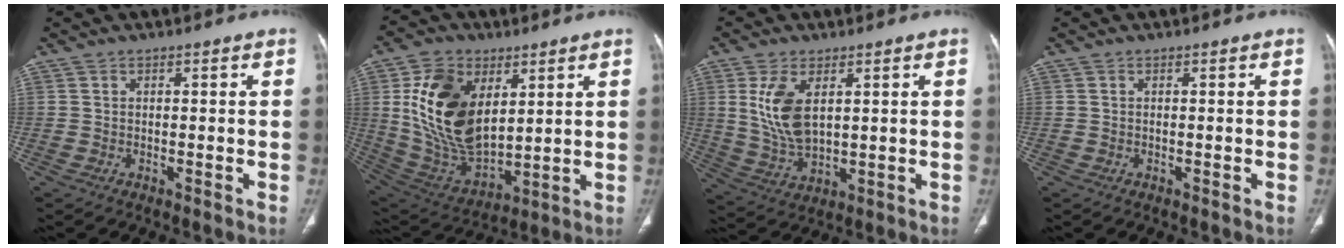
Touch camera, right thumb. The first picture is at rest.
{"total": 20.7, "force": [5.6, 12.6, 15.4], "torque": [-0.265, -0.030, 0.119]}
{"total": 10.2, "force": [2.9, 5.3, 8.1], "torque": [-0.163, -0.015, 0.069]}
{"total": 0.0}